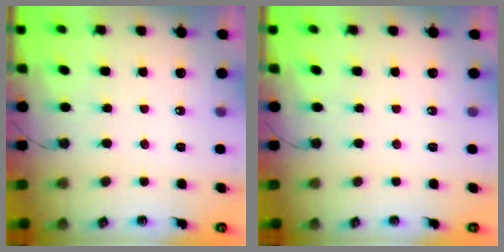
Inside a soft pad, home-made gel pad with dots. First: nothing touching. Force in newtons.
{"total": 0.0}